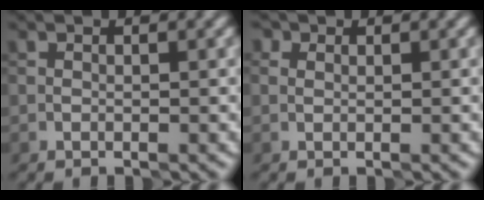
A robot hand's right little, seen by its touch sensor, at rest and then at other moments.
{"total": 1.7, "force": [0.8, 1.3, 0.8], "torque": [-0.002, 0.009, -0.013]}